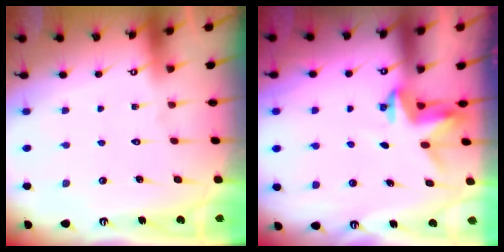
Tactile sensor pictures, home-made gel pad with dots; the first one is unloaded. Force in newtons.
{"total": 3.2, "press": 3.2, "slide": 0.3}